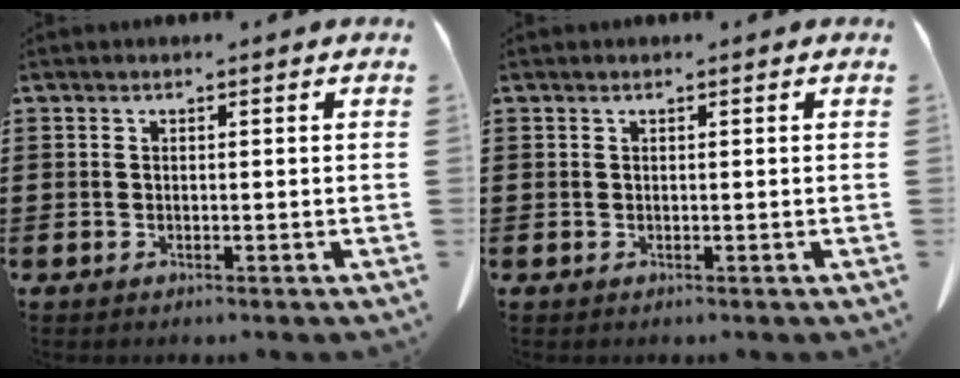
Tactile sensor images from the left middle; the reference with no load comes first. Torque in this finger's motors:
{"motor_torque": [-1.00, 1.11, 0.00, 0.01]}